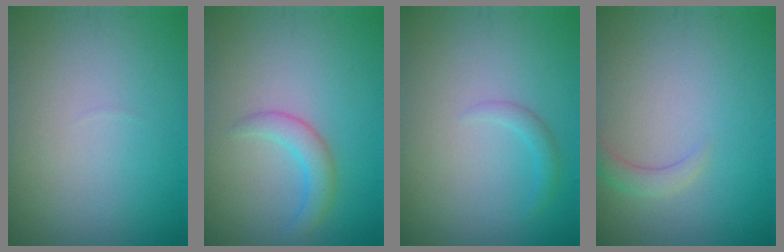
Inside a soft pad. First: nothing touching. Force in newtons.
{"total": 2.4, "press": 2.4, "slide": 0.0}
{"total": 1.2, "press": 1.1, "slide": 0.1}
{"total": 1.5, "press": 1.5, "slide": 0.2}